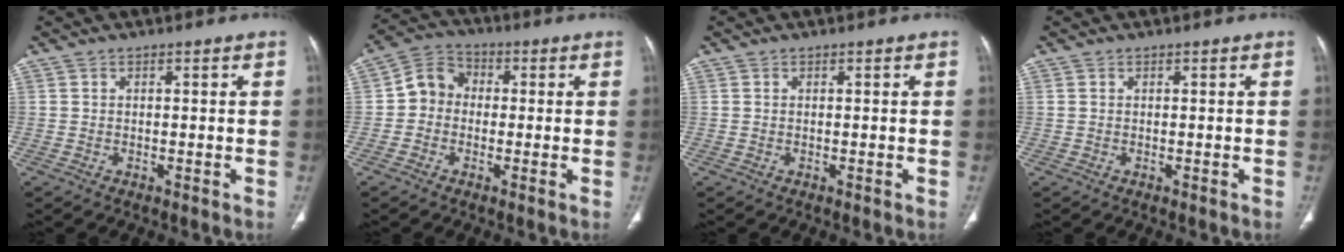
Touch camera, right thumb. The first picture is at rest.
{"total": 6.5, "force": [-0.5, 5.7, 3.0], "torque": [-0.032, 0.024, -0.026]}
{"total": 0.0}
{"total": 0.0}